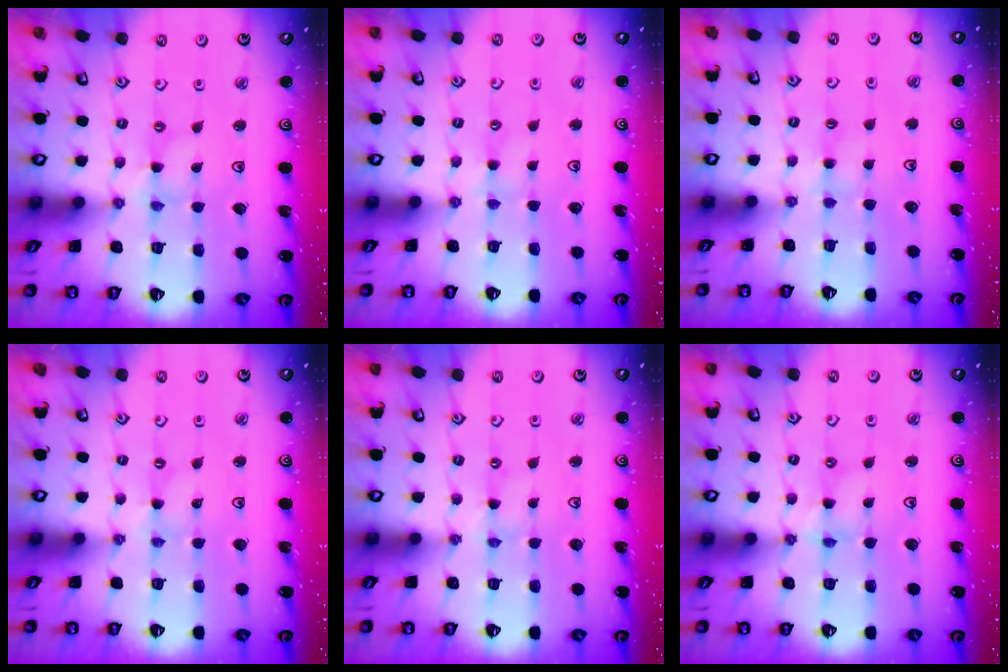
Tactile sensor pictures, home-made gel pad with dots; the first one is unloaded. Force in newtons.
{"total": 1.4, "press": 1.3, "slide": 0.3}
{"total": 3.1, "press": 3.0, "slide": 0.5}
{"total": 0.0}
{"total": 0.0}
{"total": 3.3, "press": 3.3, "slide": 0.3}